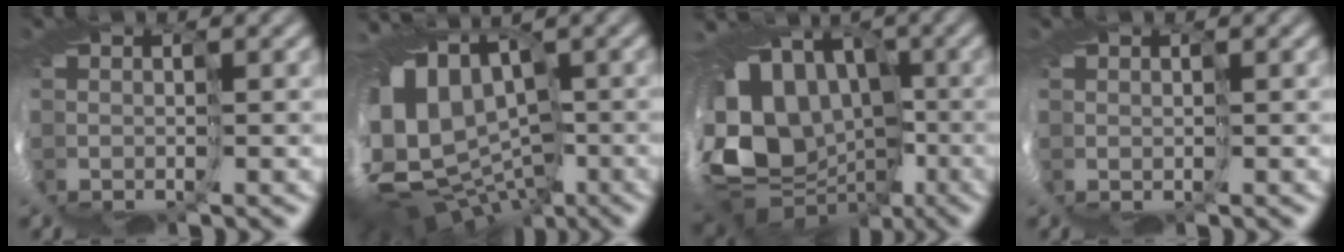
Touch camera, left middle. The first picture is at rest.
{"total": 10.5, "force": [-2.3, 7.4, 7.0], "torque": [-0.136, -0.015, -0.005]}
{"total": 11.8, "force": [-0.7, 10.1, 6.2], "torque": [-0.131, -0.013, -0.006]}
{"total": 0.9, "force": [0.6, 0.5, 0.3], "torque": [-0.010, 0.009, 0.011]}